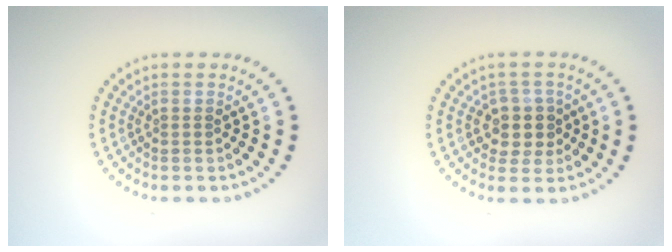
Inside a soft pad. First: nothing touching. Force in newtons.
{"total": 3.0, "press": 2.6, "slide": 1.5}